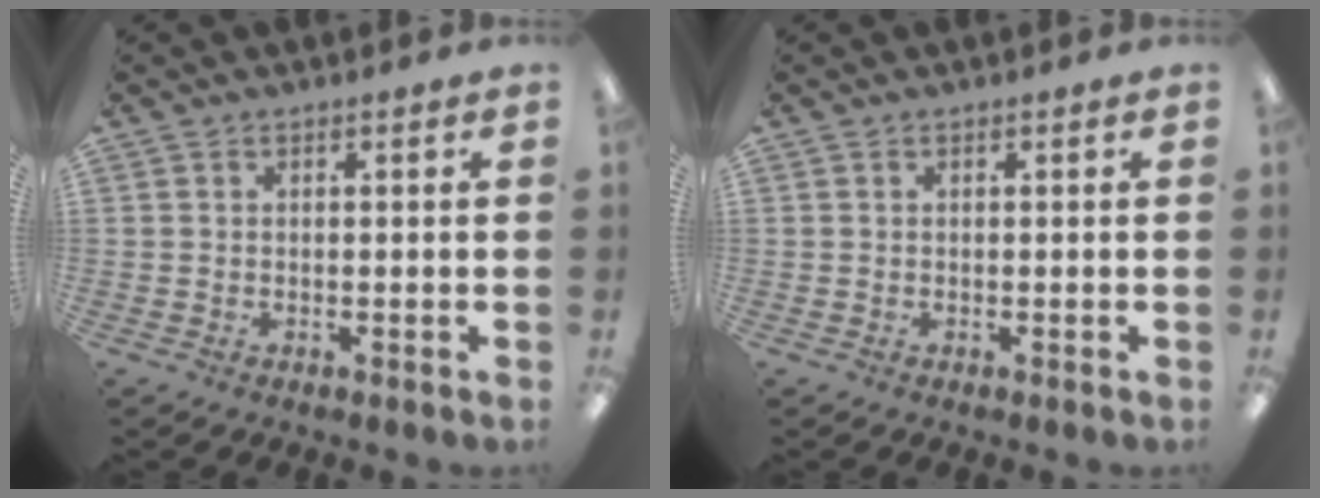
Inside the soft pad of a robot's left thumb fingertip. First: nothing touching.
{"total": 0.0}